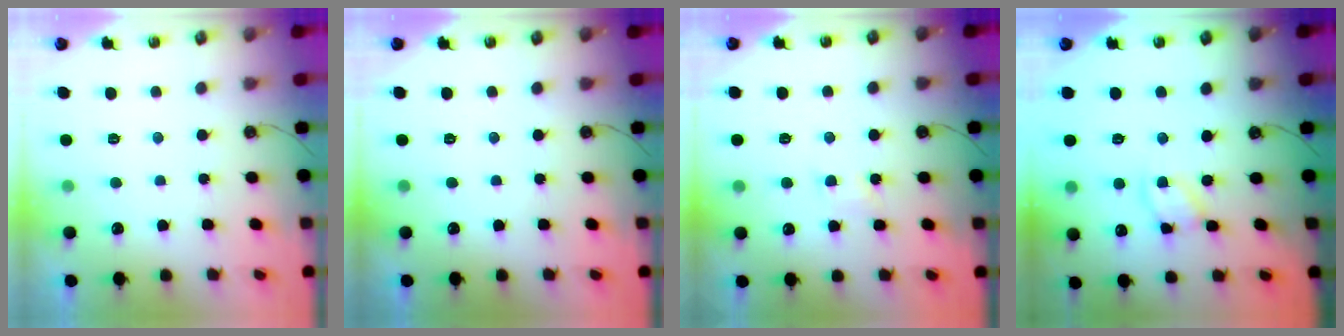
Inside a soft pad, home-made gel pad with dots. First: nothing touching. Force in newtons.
{"total": 0.0}
{"total": 3.5, "press": 3.5, "slide": 0.5}
{"total": 4.1, "press": 4.1, "slide": 0.3}